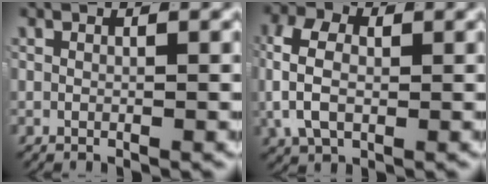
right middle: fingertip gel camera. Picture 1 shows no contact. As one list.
[{"total": 5.5, "force": [0.2, 3.8, 4.0], "torque": [-0.098, -0.008, 0.009]}]